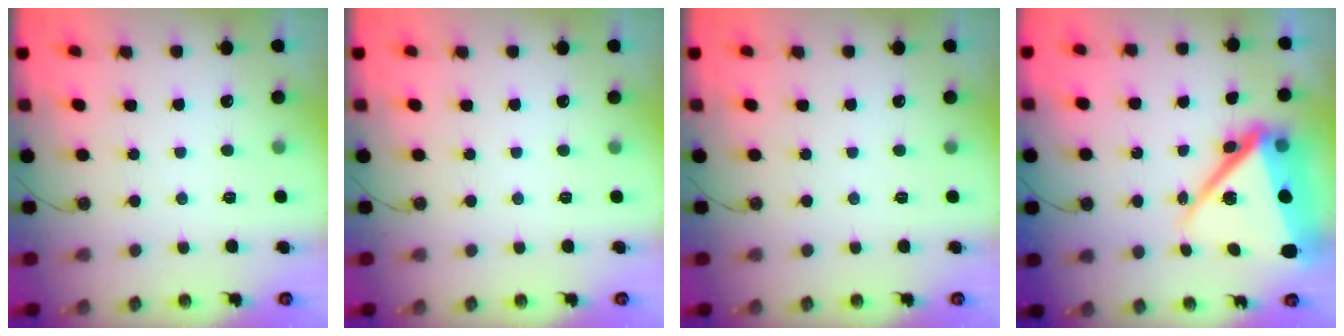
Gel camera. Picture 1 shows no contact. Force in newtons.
{"total": 0.0}
{"total": 0.0}
{"total": 19.4, "press": 19.2, "slide": 2.3}